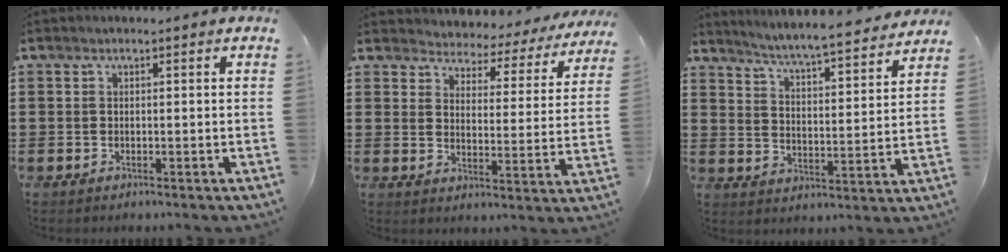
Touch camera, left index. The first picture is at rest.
{"total": 3.3, "force": [3.3, 0.5, -0.3], "torque": [-0.020, -0.031, 0.050]}
{"total": 4.8, "force": [4.6, -0.8, 1.2], "torque": [-0.047, -0.044, 0.071]}